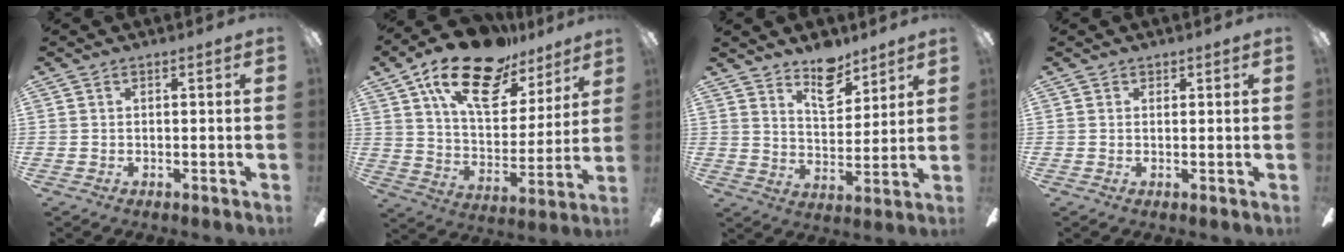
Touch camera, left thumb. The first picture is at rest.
{"total": 22.4, "force": [14.4, 10.7, 13.4], "torque": [-0.222, -0.074, 0.250]}
{"total": 10.3, "force": [7.7, 5.0, 4.5], "torque": [-0.055, -0.045, 0.137]}
{"total": 1.0, "force": [0.8, 0.6, 0.0], "torque": [0.007, -0.002, 0.013]}